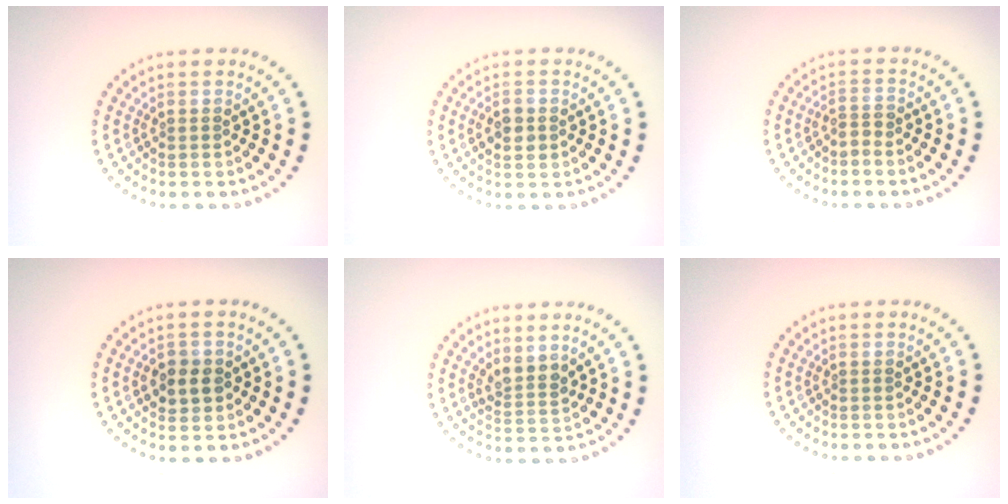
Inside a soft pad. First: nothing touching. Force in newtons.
{"total": 2.4, "press": 2.4, "slide": 0.2}
{"total": 1.2, "press": 0.7, "slide": 1.0}
{"total": 2.5, "press": 2.5, "slide": 0.5}
{"total": 2.2, "press": 1.8, "slide": 1.4}
{"total": 0.0}